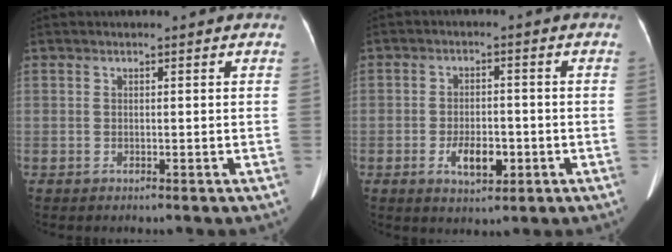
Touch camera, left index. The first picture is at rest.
{"total": 5.4, "force": [-2.0, 2.6, 4.3], "torque": [-0.077, -0.001, -0.028]}